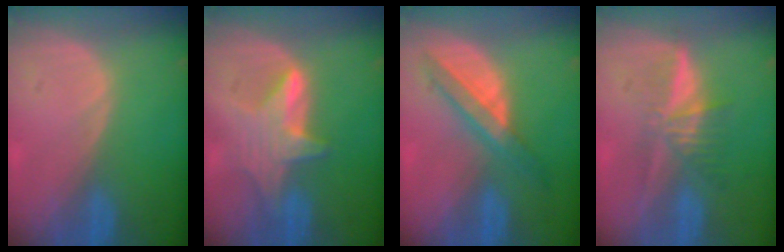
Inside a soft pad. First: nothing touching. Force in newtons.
{"total": 6.0, "press": 5.9, "slide": 0.9}
{"total": 5.7, "press": 5.5, "slide": 1.3}
{"total": 5.4, "press": 5.2, "slide": 1.5}